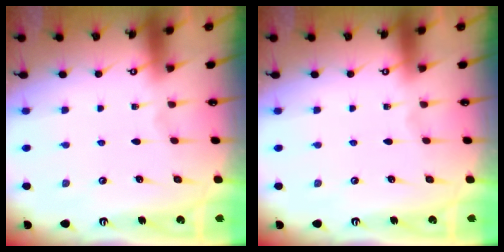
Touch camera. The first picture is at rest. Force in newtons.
{"total": 0.0}